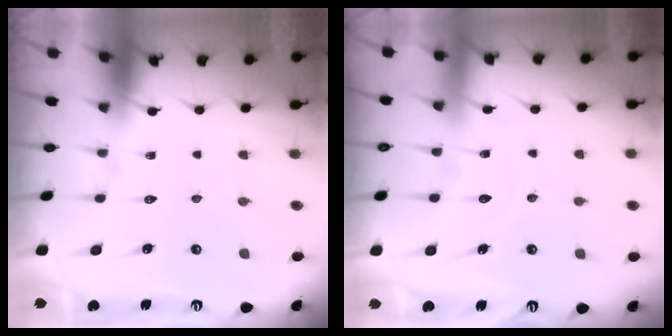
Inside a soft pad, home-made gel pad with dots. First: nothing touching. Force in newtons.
{"total": 6.4, "press": 6.4, "slide": 0.7}